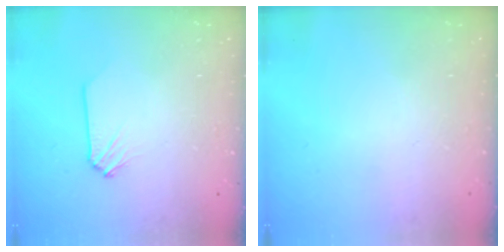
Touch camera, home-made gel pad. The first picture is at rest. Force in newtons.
{"total": 0.7, "press": 0.7, "slide": 0.1}